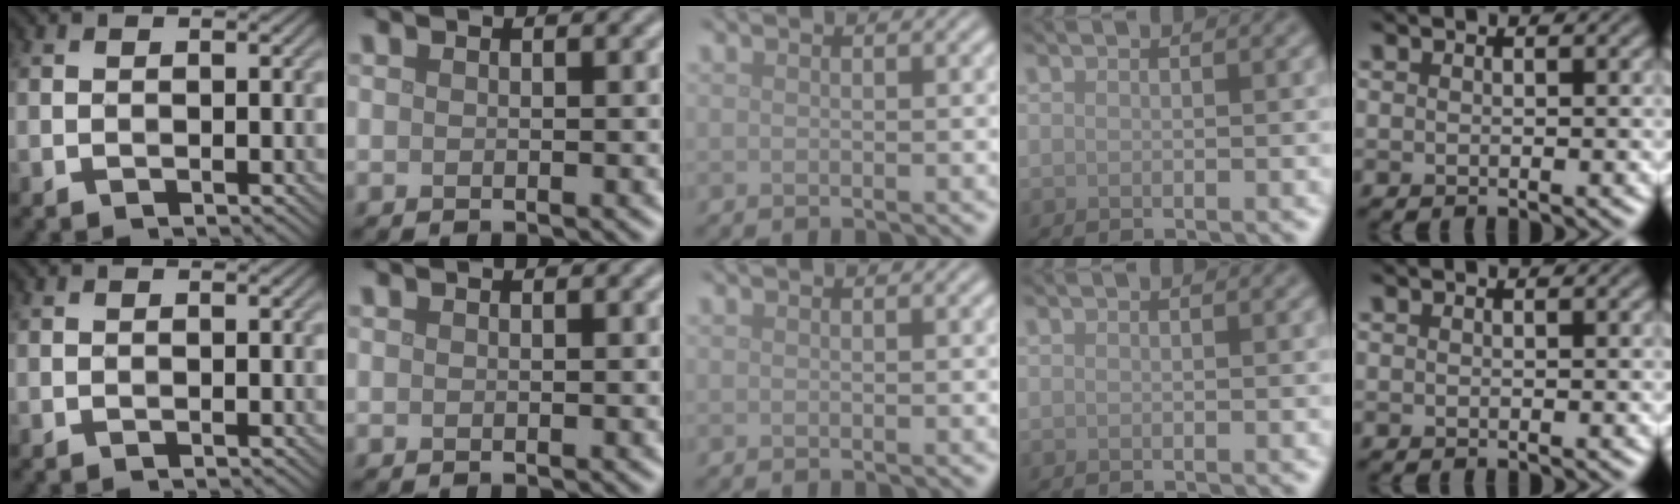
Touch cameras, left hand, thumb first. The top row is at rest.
{}